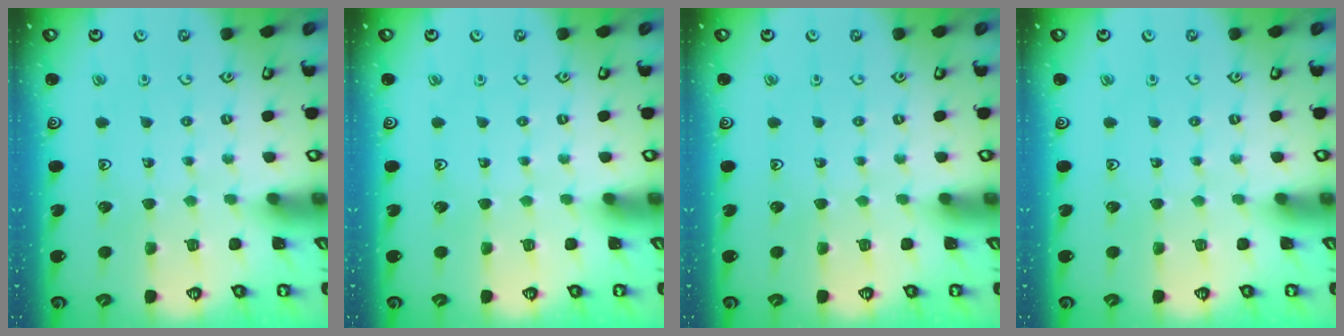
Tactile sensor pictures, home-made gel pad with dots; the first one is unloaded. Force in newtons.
{"total": 0.0}
{"total": 0.0}
{"total": 0.0}